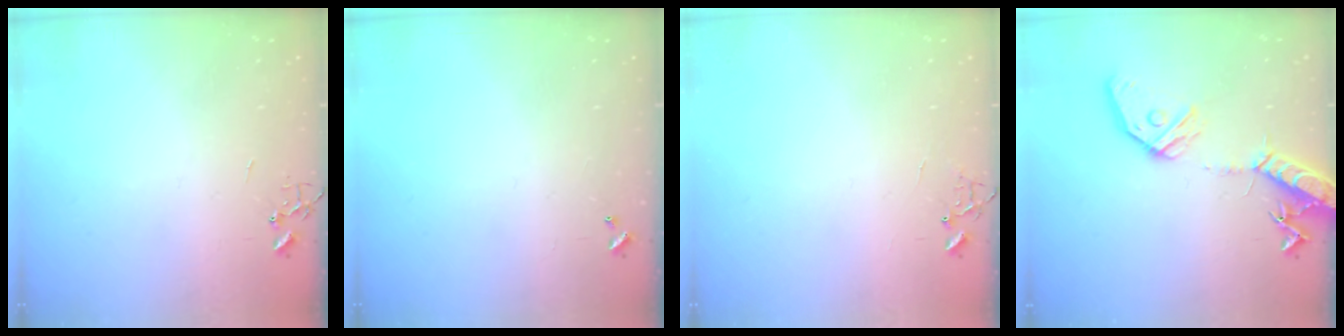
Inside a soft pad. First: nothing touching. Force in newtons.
{"total": 0.0}
{"total": 6.4, "press": 6.4, "slide": 0.6}
{"total": 16.6, "press": 16.2, "slide": 3.2}